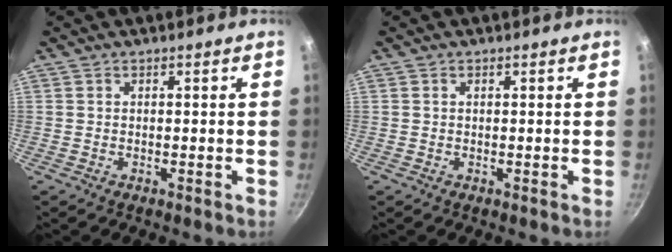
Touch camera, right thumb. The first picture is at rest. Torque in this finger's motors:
{"motor_torque": [-0.21, 0.16, -0.04, 0.10, 0.05]}